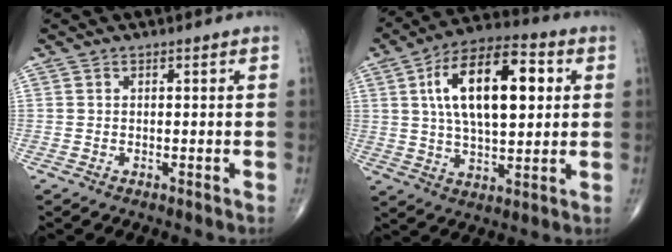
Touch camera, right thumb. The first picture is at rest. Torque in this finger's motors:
{"motor_torque": [-0.40, 1.17, 1.17, 0.19, 0.18]}